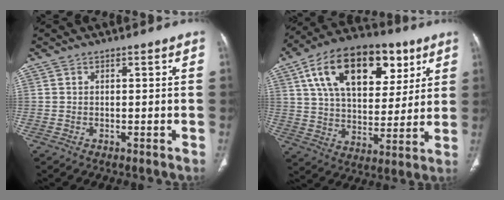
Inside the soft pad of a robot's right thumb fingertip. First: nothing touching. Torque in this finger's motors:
{"motor_torque": [0.45, 4.56, 2.10, 0.54, 0.62]}